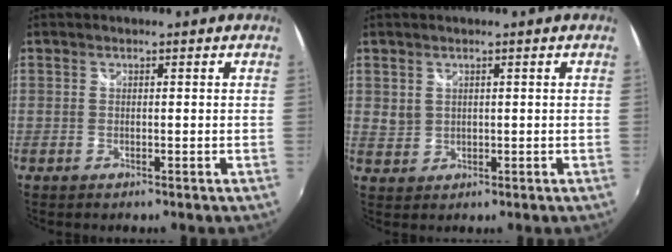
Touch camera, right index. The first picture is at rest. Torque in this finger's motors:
{"motor_torque": [-0.02, -0.05, -0.01, 0.02]}